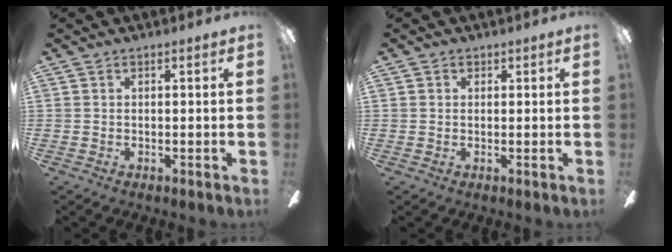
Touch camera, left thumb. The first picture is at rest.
{"total": 0.9, "force": [0.5, 0.8, 0.1], "torque": [0.006, 0.000, 0.007]}